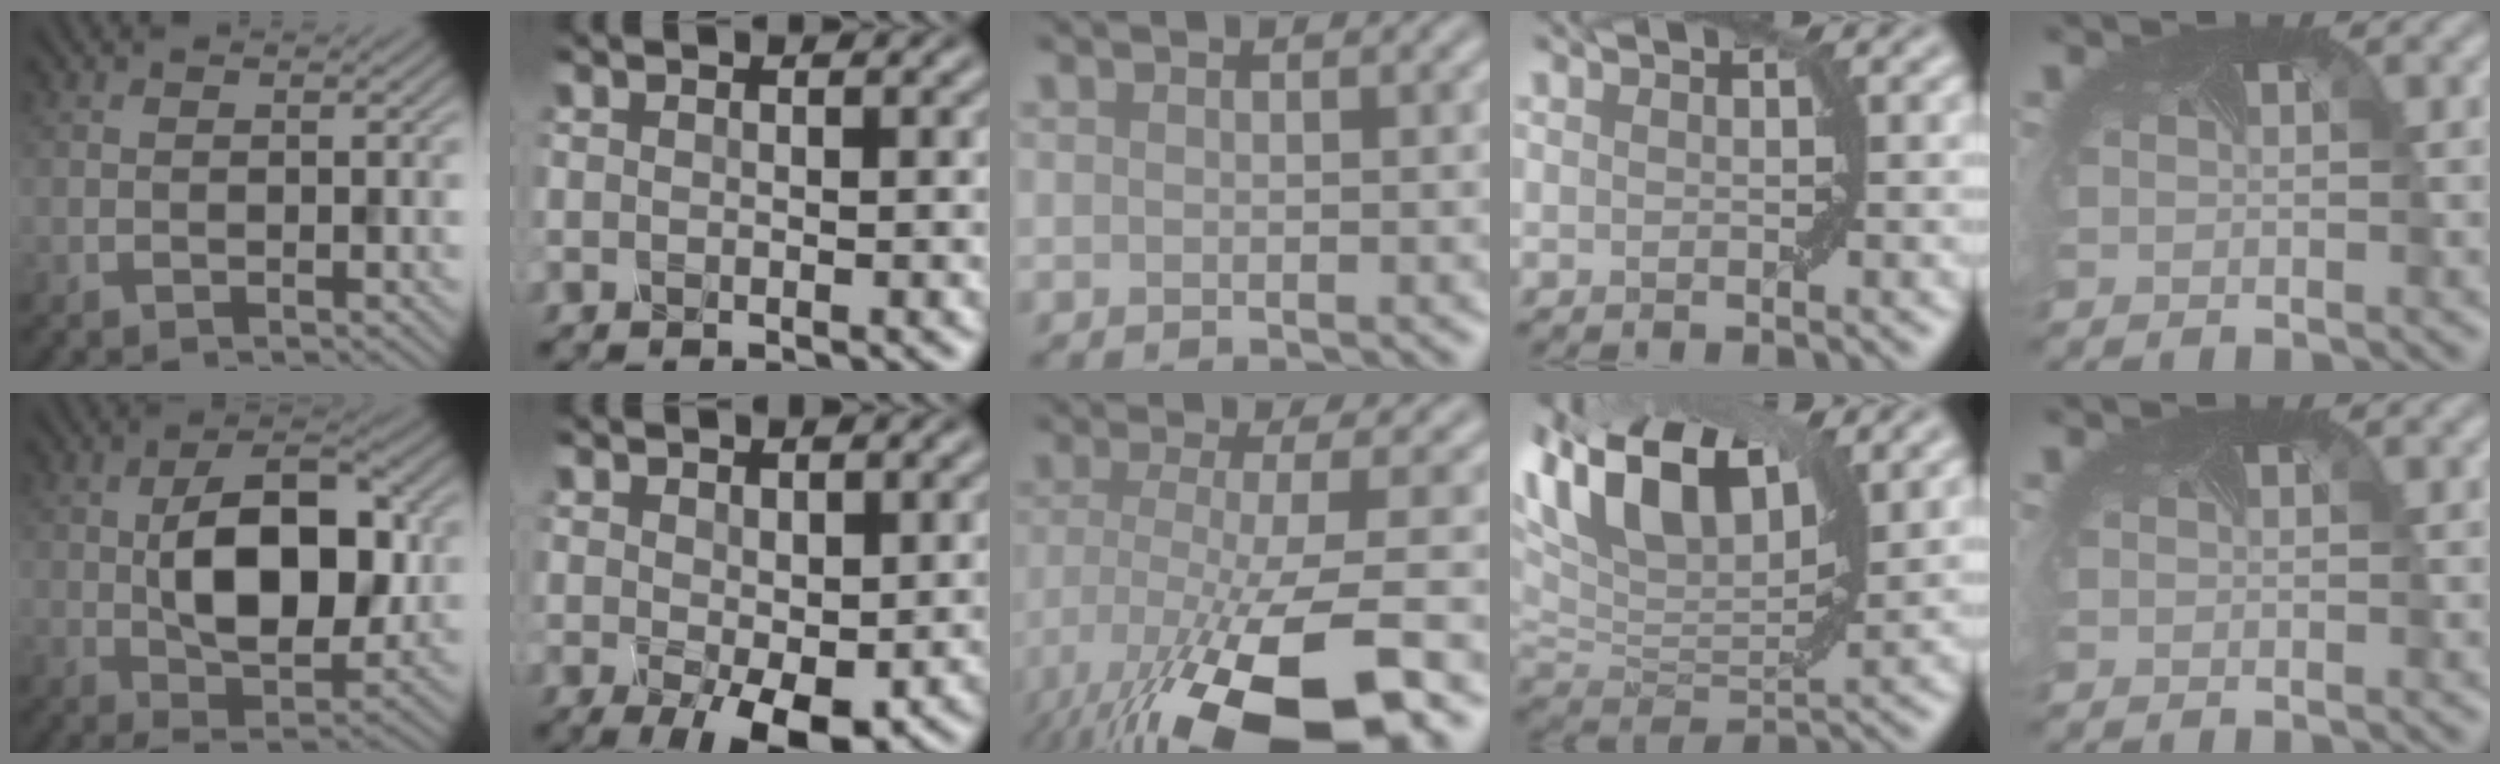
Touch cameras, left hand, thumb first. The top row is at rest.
{"thumb": {"total": 11.0, "force": [0.3, 5.7, 9.4], "torque": [-0.156, 0.004, 0.007]}, "index": {"total": 4.3, "force": [0.0, 2.1, 3.8], "torque": [-0.075, -0.010, 0.008]}, "middle": {"total": 14.2, "force": [-7.8, 3.8, 11.2], "torque": [-0.214, -0.034, -0.128]}, "ring": {"total": 11.8, "force": [6.5, 5.4, 8.2], "torque": [-0.163, 0.029, 0.113]}}